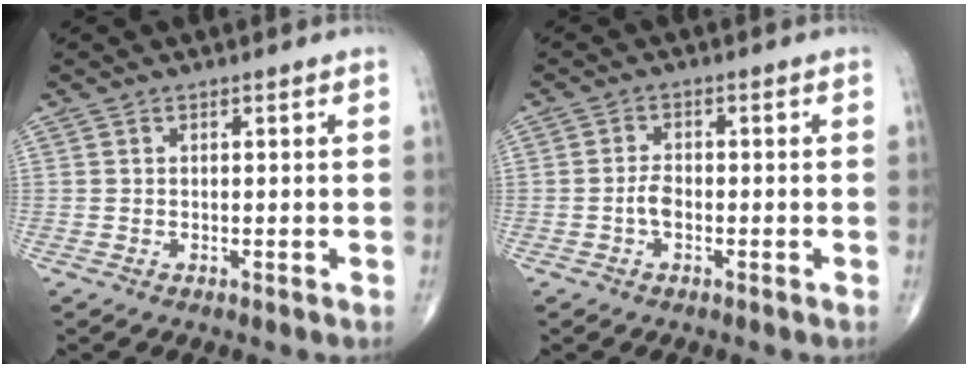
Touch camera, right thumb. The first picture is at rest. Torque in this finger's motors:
{"motor_torque": [0.65, 0.41, 0.34, -0.31, 0.03]}